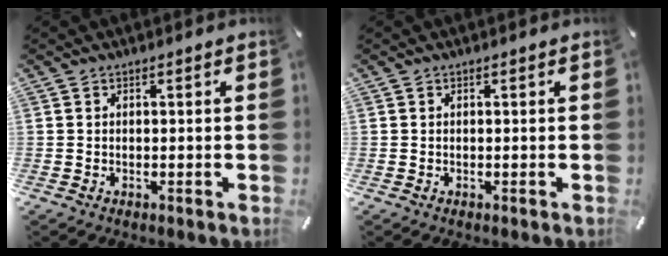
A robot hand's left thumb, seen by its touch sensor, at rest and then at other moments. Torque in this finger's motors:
{"motor_torque": [0.00, 0.00, 0.00, 0.00, 0.00]}